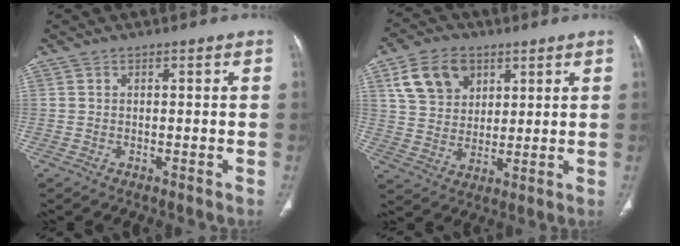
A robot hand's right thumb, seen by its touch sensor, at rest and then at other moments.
{"total": 11.0, "force": [5.0, 8.0, 5.6], "torque": [-0.074, -0.011, 0.097]}